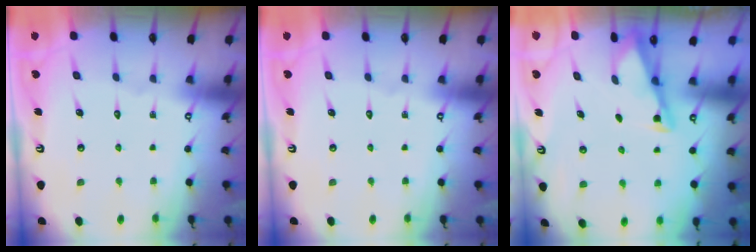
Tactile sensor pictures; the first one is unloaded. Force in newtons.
{"total": 0.0}
{"total": 2.9, "press": 2.9, "slide": 0.3}